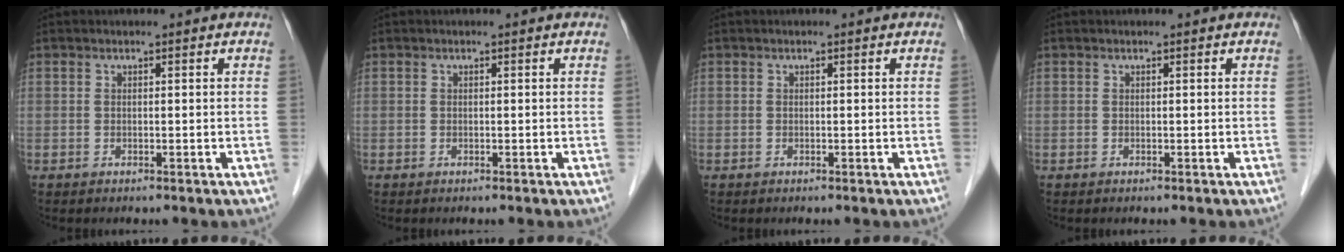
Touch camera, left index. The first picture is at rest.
{"total": 0.0}
{"total": 0.0}
{"total": 0.0}